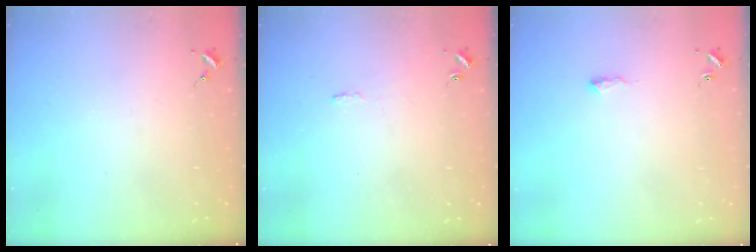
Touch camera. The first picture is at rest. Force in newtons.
{"total": 3.8, "press": 3.8, "slide": 0.4}
{"total": 6.8, "press": 6.7, "slide": 0.8}